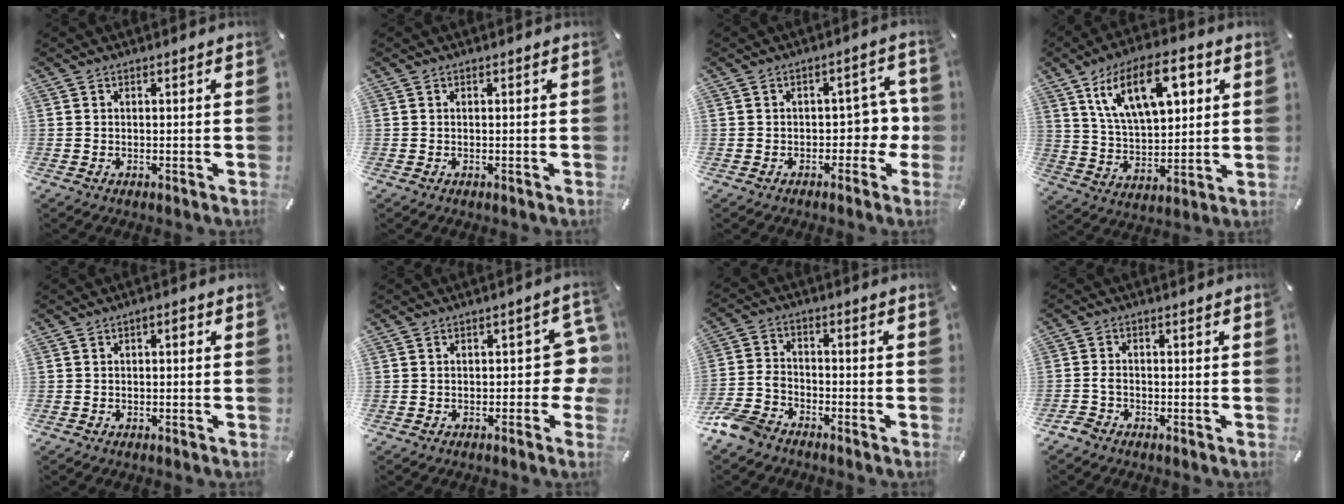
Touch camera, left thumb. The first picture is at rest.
{"total": 0.0}
{"total": 6.7, "force": [-0.6, 4.7, 4.7], "torque": [-0.056, 0.008, -0.015]}
{"total": 17.4, "force": [8.1, 8.4, 12.9], "torque": [-0.240, -0.012, 0.137]}
{"total": 1.5, "force": [-0.4, 1.0, 1.0], "torque": [-0.021, 0.010, -0.011]}
{"total": 7.3, "force": [-0.1, 4.1, 6.1], "torque": [-0.066, -0.001, -0.005]}
{"total": 8.2, "force": [-6.3, 4.4, 2.8], "torque": [-0.070, 0.027, -0.126]}
{"total": 2.4, "force": [-1.7, 1.5, 0.9], "torque": [-0.023, 0.007, -0.035]}